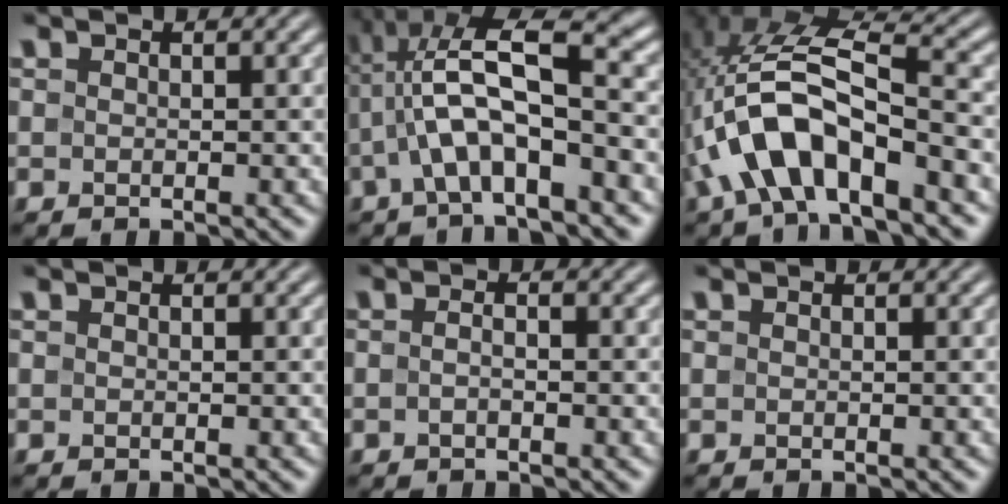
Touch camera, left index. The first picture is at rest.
{"total": 9.3, "force": [-0.9, 3.2, 8.7], "torque": [-0.168, 0.027, -0.025]}
{"total": 9.3, "force": [-3.9, 3.7, 7.6], "torque": [-0.151, 0.017, -0.072]}
{"total": 0.0}
{"total": 1.0, "force": [-0.4, 0.3, 0.9], "torque": [-0.018, 0.000, -0.010]}
{"total": 0.0}